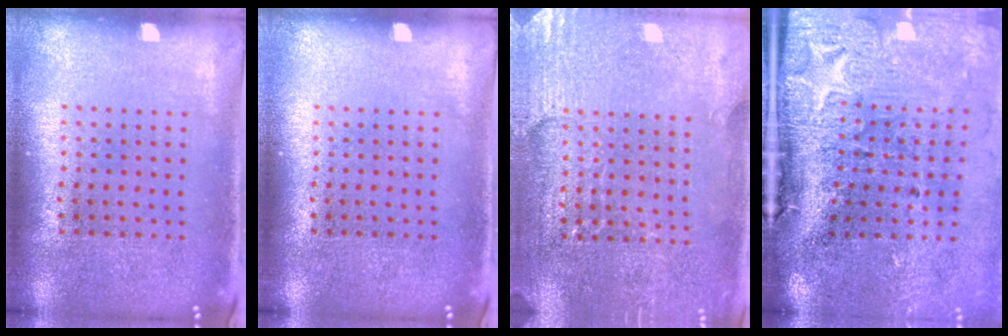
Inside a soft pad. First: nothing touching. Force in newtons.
{"total": 0.0}
{"total": 2.9, "press": 2.8, "slide": 0.6}
{"total": 4.9, "press": 3.8, "slide": 3.1}